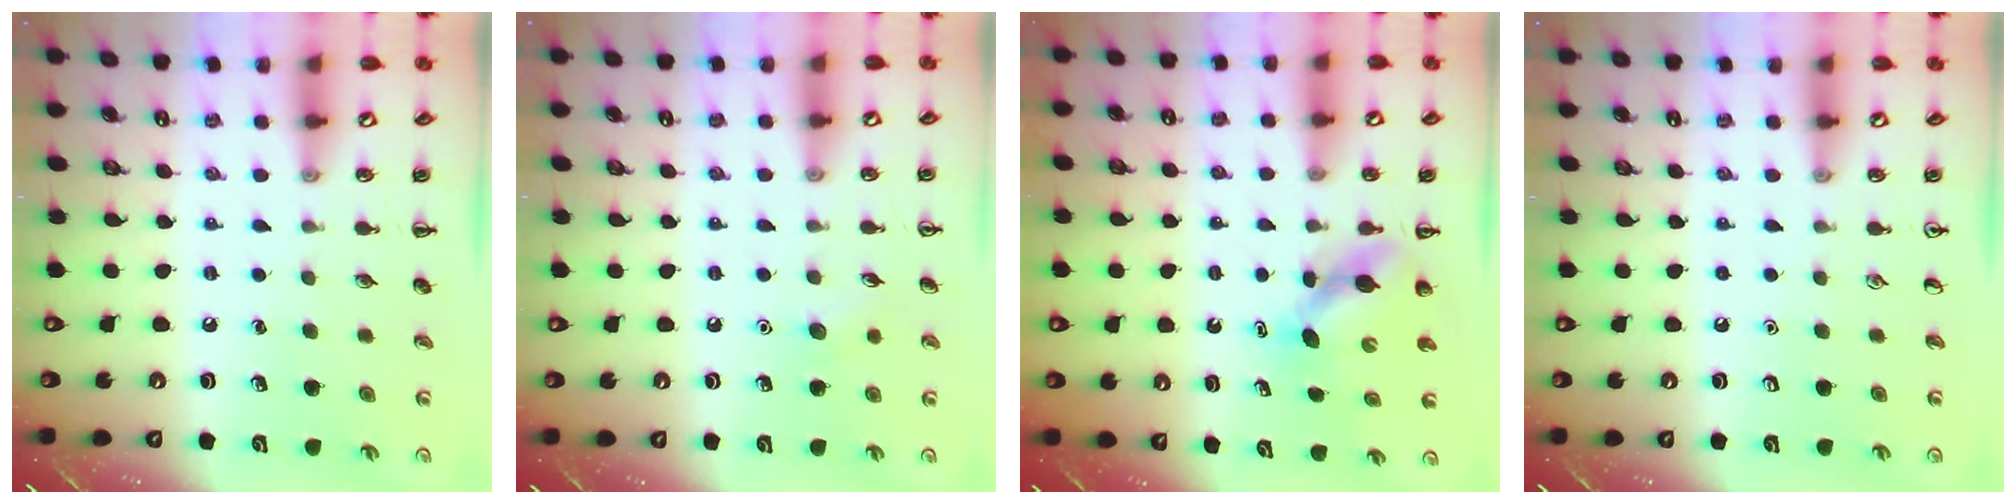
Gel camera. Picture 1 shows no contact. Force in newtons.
{"total": 5.0, "press": 4.7, "slide": 1.5}
{"total": 5.2, "press": 5.2, "slide": 0.3}
{"total": 0.0}